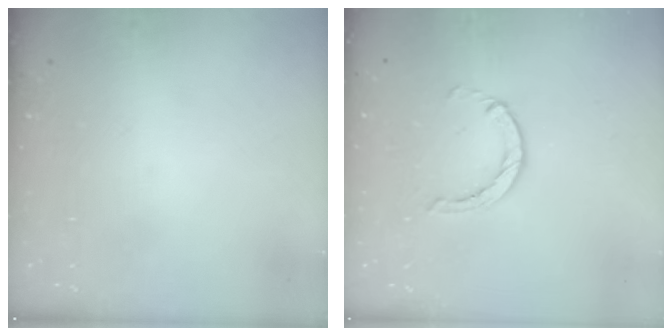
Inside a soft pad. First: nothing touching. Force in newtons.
{"total": 1.4, "press": 1.4, "slide": 0.3}